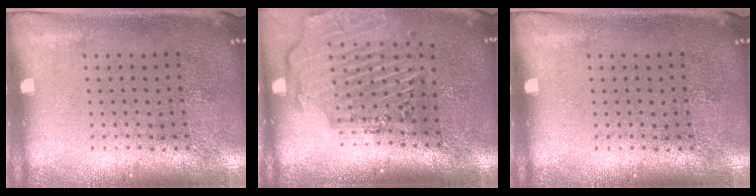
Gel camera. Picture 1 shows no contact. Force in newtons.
{"total": 2.8, "press": 2.3, "slide": 1.6}
{"total": 0.0}